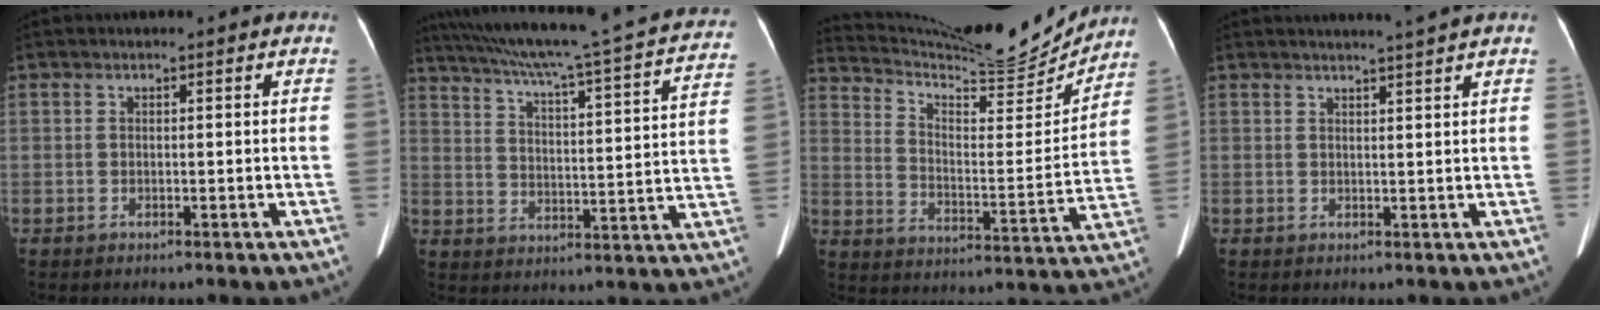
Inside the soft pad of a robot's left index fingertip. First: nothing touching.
{"total": 27.6, "force": [23.5, 1.4, 14.4], "torque": [-0.225, -0.025, 0.299]}
{"total": 20.2, "force": [19.2, 1.5, 6.2], "torque": [-0.118, -0.041, 0.281]}
{"total": 3.5, "force": [3.1, -1.2, 1.3], "torque": [-0.017, -0.004, 0.039]}